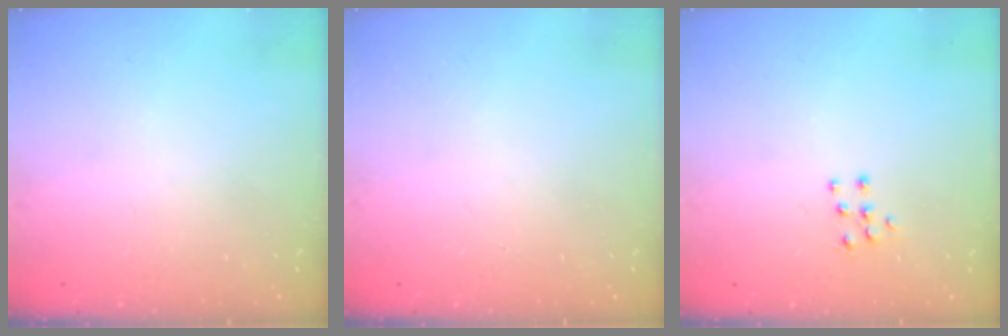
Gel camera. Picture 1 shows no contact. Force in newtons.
{"total": 0.0}
{"total": 5.0, "press": 5.0, "slide": 0.4}